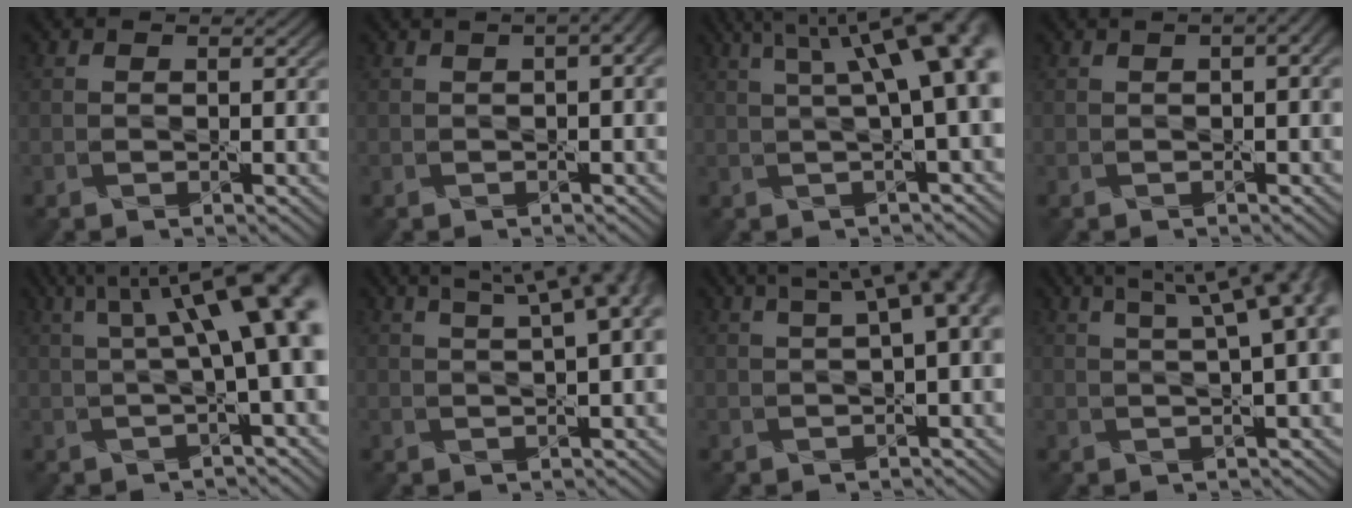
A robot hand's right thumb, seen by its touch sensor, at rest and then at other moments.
{"total": 6.3, "force": [2.3, 2.6, 5.2], "torque": [-0.058, 0.023, 0.019]}
{"total": 12.9, "force": [3.9, 4.0, 11.7], "torque": [-0.136, 0.050, 0.052]}
{"total": 4.4, "force": [1.6, 1.7, 3.8], "torque": [-0.047, 0.016, 0.010]}
{"total": 13.4, "force": [2.9, 3.7, 12.5], "torque": [-0.147, 0.031, 0.045]}
{"total": 10.7, "force": [4.9, 3.5, 8.9], "torque": [-0.094, 0.051, 0.043]}
{"total": 9.4, "force": [3.2, 3.4, 8.2], "torque": [-0.092, 0.041, 0.031]}
{"total": 12.6, "force": [4.8, 4.3, 10.8], "torque": [-0.124, 0.061, 0.046]}